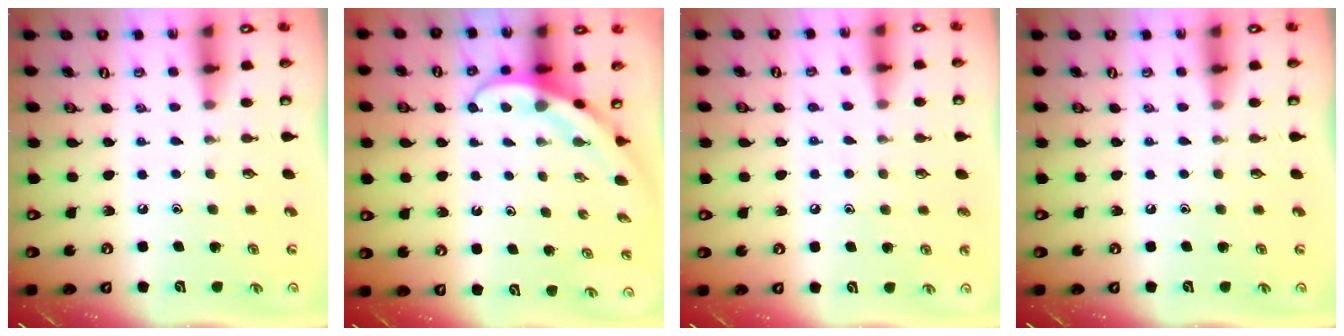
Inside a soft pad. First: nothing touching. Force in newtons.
{"total": 4.0, "press": 4.0, "slide": 0.3}
{"total": 5.0, "press": 5.0, "slide": 0.5}
{"total": 0.0}